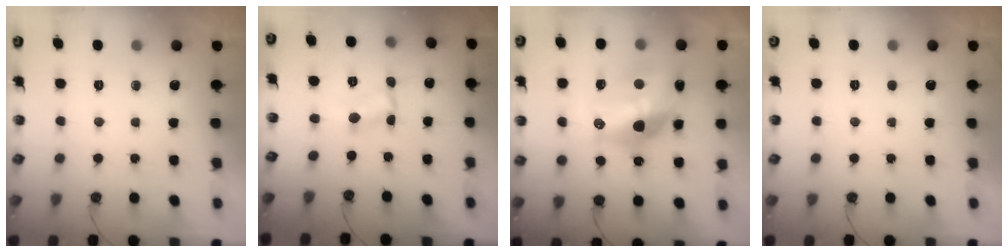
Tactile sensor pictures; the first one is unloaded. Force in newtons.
{"total": 1.1, "press": 1.0, "slide": 0.2}
{"total": 18.4, "press": 18.3, "slide": 1.4}
{"total": 0.0}